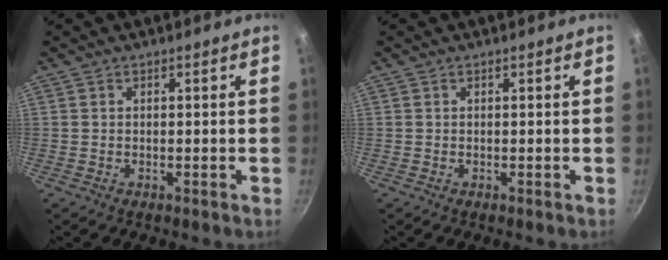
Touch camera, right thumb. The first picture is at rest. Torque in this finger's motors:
{"motor_torque": [0.00, 0.00, 0.00, 0.00, 0.00]}